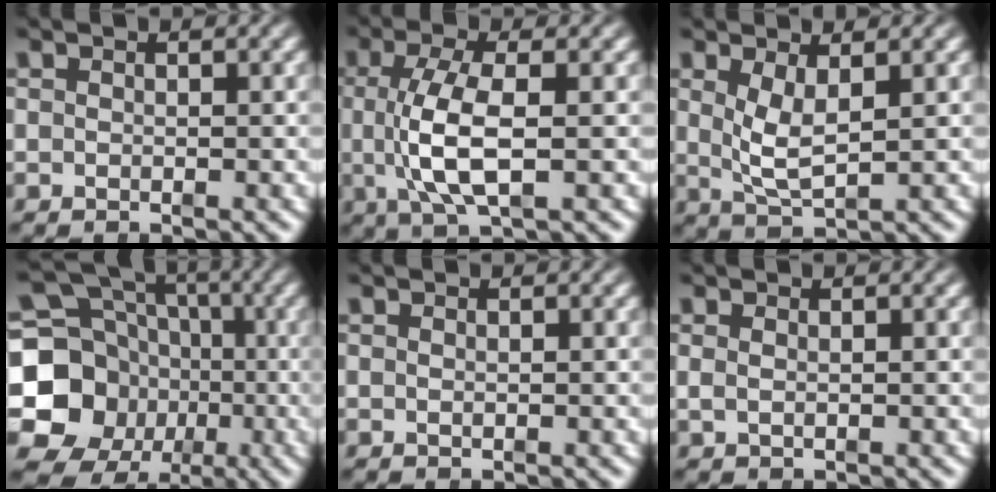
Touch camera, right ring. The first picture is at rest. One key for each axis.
{"total": 5.3, "fx": -0.4, "fy": 1.6, "fz": 5.0, "tx": -0.106, "ty": -0.008, "tz": 0.003}
{"total": 3.9, "fx": 0.5, "fy": 2.0, "fz": 3.4, "tx": -0.071, "ty": -0.017, "tz": 0.022}
{"total": 18.3, "fx": -2.0, "fy": 16.6, "fz": 7.5, "tx": -0.187, "ty": -0.075, "tz": -0.030}
{"total": 0.0}
{"total": 0.7, "fx": 0.3, "fy": 0.0, "fz": 0.6, "tx": -0.013, "ty": -0.007, "tz": 0.013}